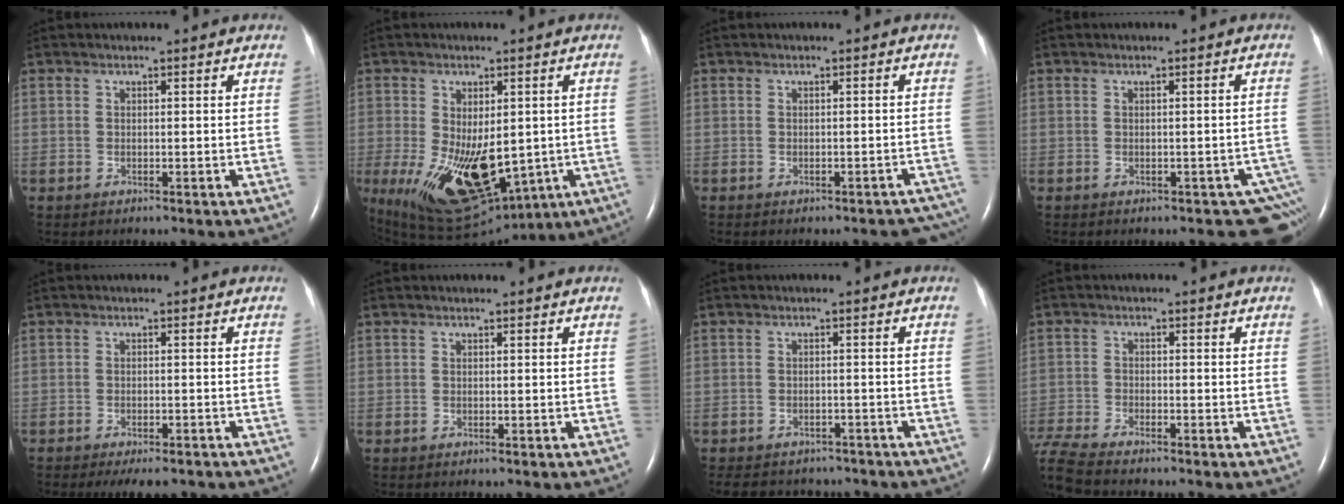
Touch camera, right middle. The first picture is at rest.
{"total": 20.3, "force": [-5.4, 10.3, 16.7], "torque": [-0.285, -0.031, -0.052]}
{"total": 6.6, "force": [-5.8, 2.8, 1.5], "torque": [0.001, 0.008, -0.057]}
{"total": 4.0, "force": [-2.6, 2.1, 2.3], "torque": [-0.008, 0.010, -0.030]}
{"total": 6.1, "force": [-4.9, 2.0, 2.9], "torque": [-0.032, -0.005, -0.065]}
{"total": 0.0}
{"total": 9.8, "force": [-8.8, 3.8, 2.1], "torque": [-0.043, 0.003, -0.106]}
{"total": 9.0, "force": [-8.1, 1.0, 3.8], "torque": [-0.087, -0.018, -0.147]}